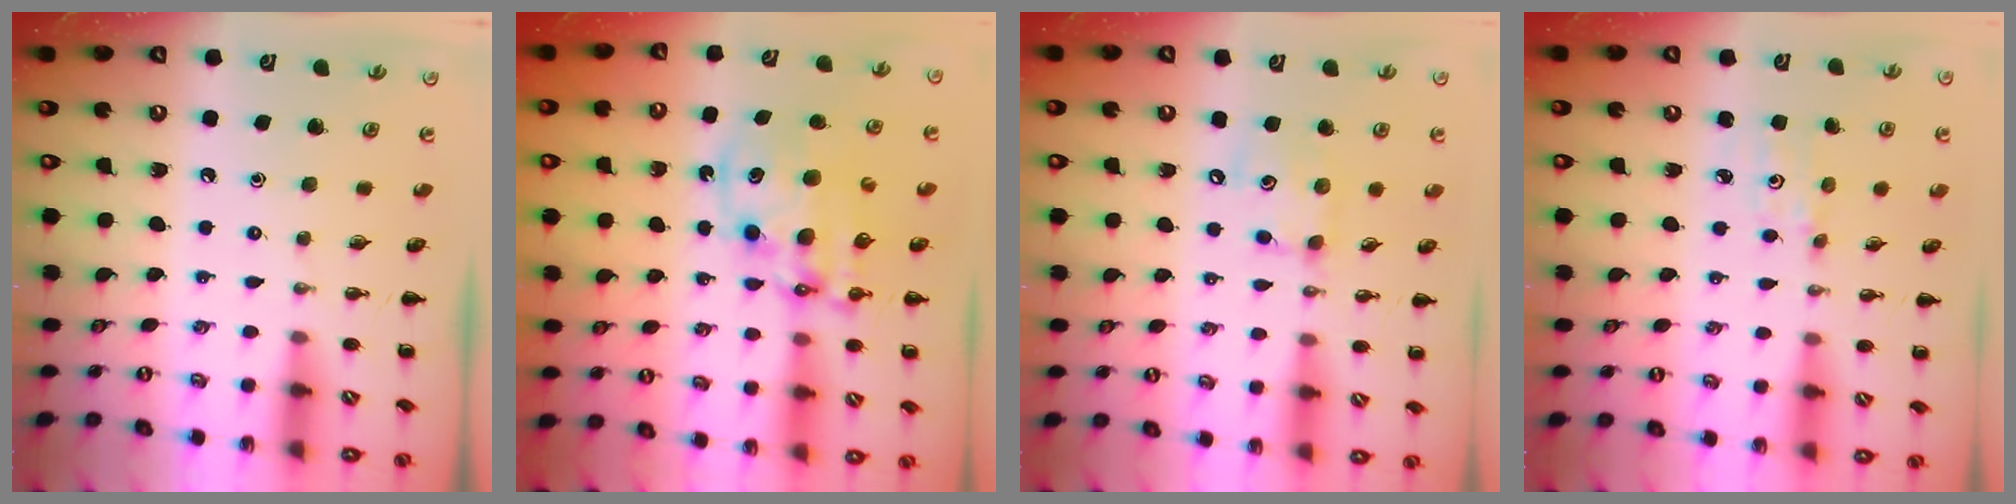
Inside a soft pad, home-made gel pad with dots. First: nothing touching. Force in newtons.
{"total": 11.6, "press": 11.2, "slide": 2.8}
{"total": 7.9, "press": 7.9, "slide": 0.8}
{"total": 2.6, "press": 2.5, "slide": 0.8}